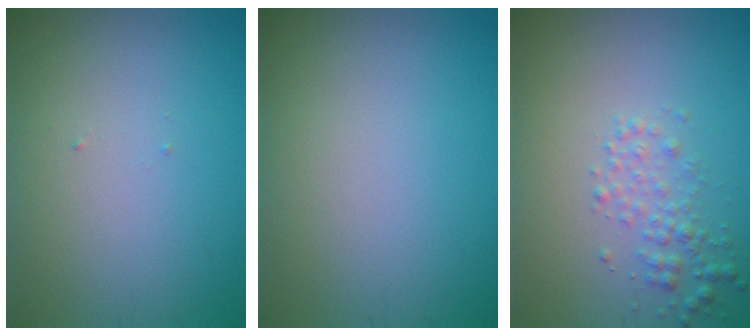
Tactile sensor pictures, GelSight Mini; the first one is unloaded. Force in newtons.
{"total": 0.0}
{"total": 2.1, "press": 2.1, "slide": 0.1}